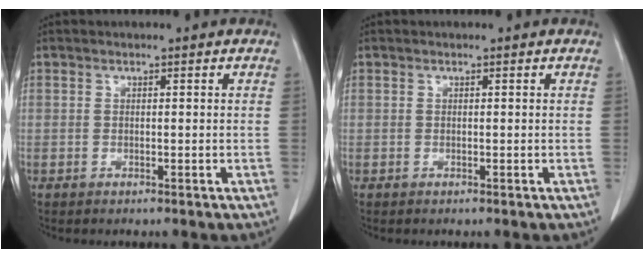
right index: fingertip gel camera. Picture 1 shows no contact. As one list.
[{"total": 0.0}]